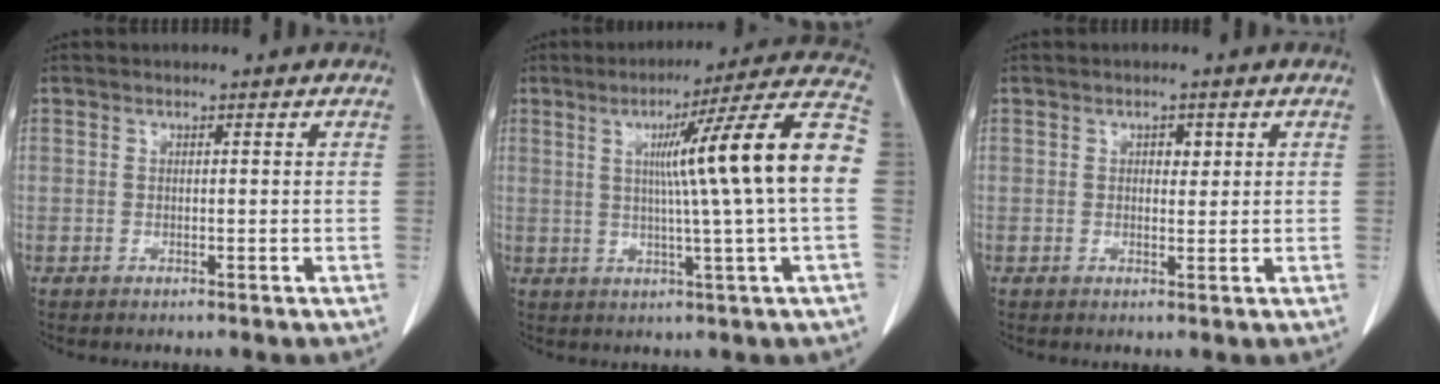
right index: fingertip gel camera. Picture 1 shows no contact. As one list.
[{"total": 17.0, "force": [1.4, -2.0, 16.8], "torque": [-0.232, 0.018, 0.012]}, {"total": 1.6, "force": [0.6, 1.0, 1.1], "torque": [-0.016, -0.001, 0.007]}]